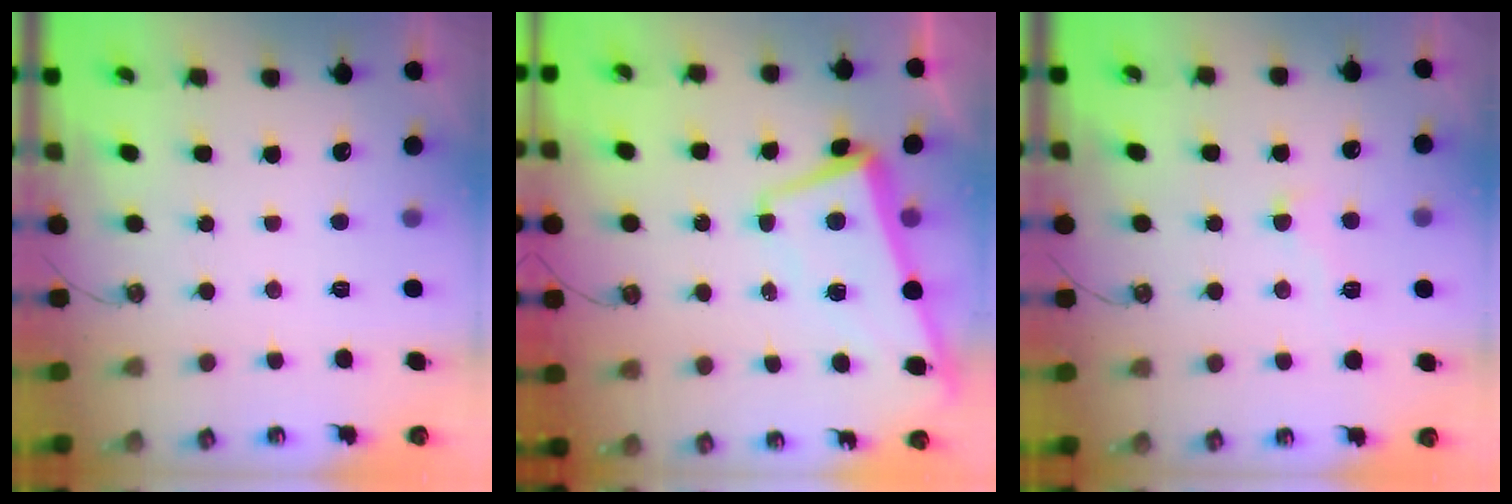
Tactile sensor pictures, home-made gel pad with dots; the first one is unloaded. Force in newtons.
{"total": 1.2, "press": 0.0, "slide": 1.2}
{"total": 0.8, "press": 0.7, "slide": 0.4}